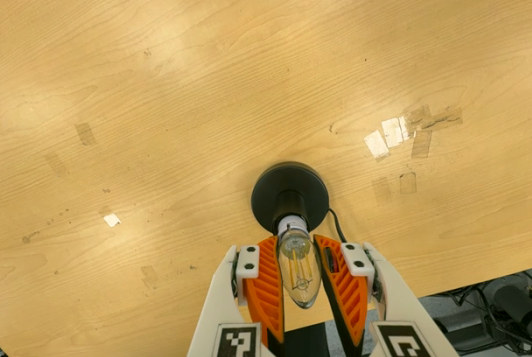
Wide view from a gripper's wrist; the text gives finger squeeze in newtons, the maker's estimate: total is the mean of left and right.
{"total": 12.9, "left": 13.2, "right": 12.6}